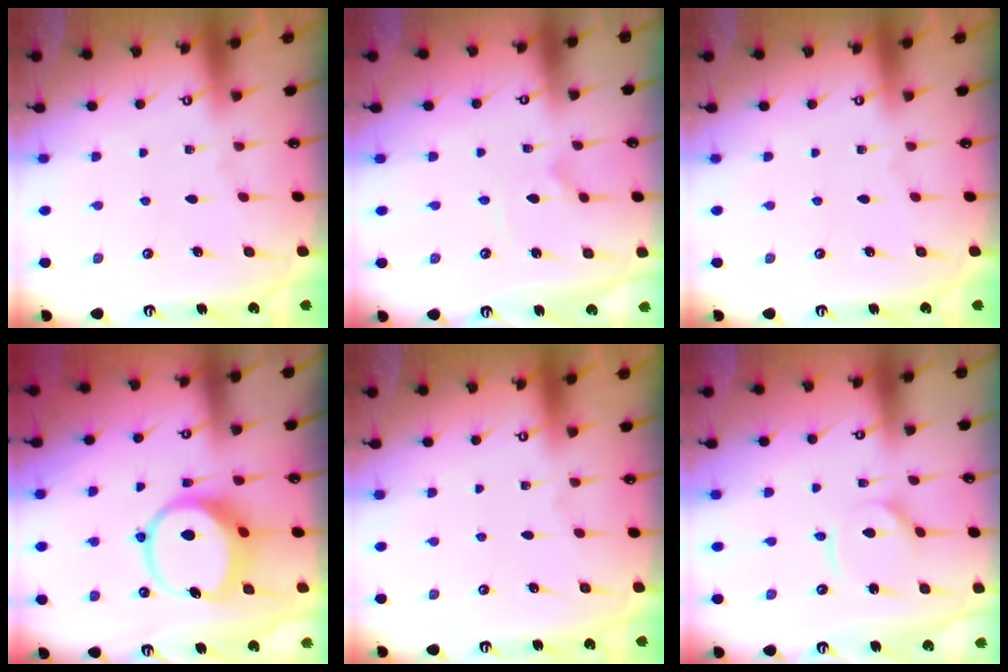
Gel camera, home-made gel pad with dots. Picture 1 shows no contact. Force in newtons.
{"total": 2.3, "press": 2.3, "slide": 0.1}
{"total": 0.0}
{"total": 9.4, "press": 9.3, "slide": 1.2}
{"total": 0.0}
{"total": 3.2, "press": 3.2, "slide": 0.4}